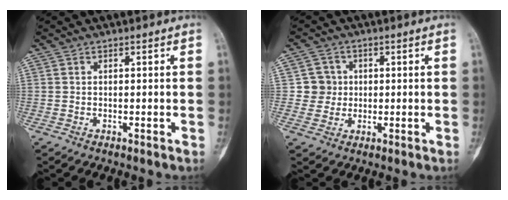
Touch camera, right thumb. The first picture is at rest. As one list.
[{"total": 4.5, "force": [0.4, 4.5, 0.2], "torque": [0.031, 0.008, 0.002]}]